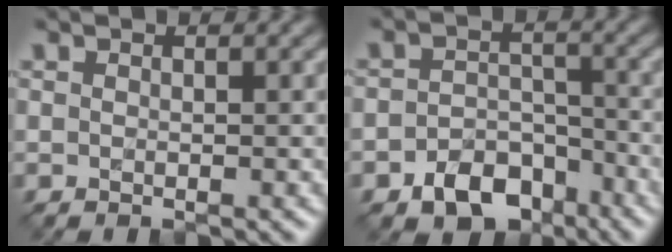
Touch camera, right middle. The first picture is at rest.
{"total": 5.1, "force": [-3.5, 3.2, 1.9], "torque": [-0.032, 0.003, -0.058]}